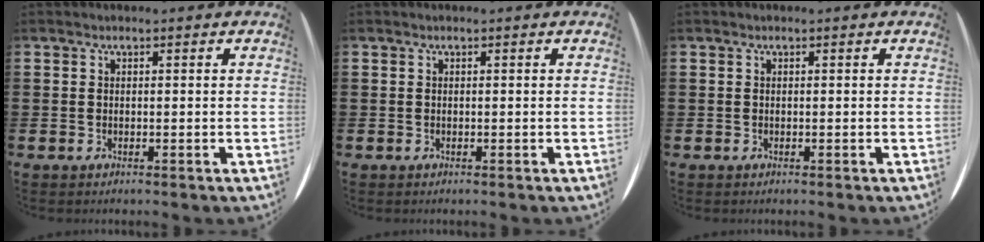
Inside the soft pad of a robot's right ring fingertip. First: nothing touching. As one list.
[{"total": 0.0}, {"total": 0.0}]